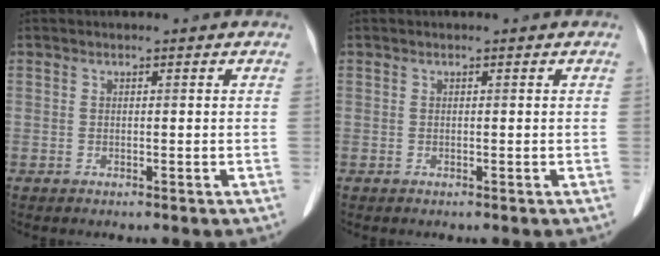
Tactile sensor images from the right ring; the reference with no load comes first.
{"total": 0.0}